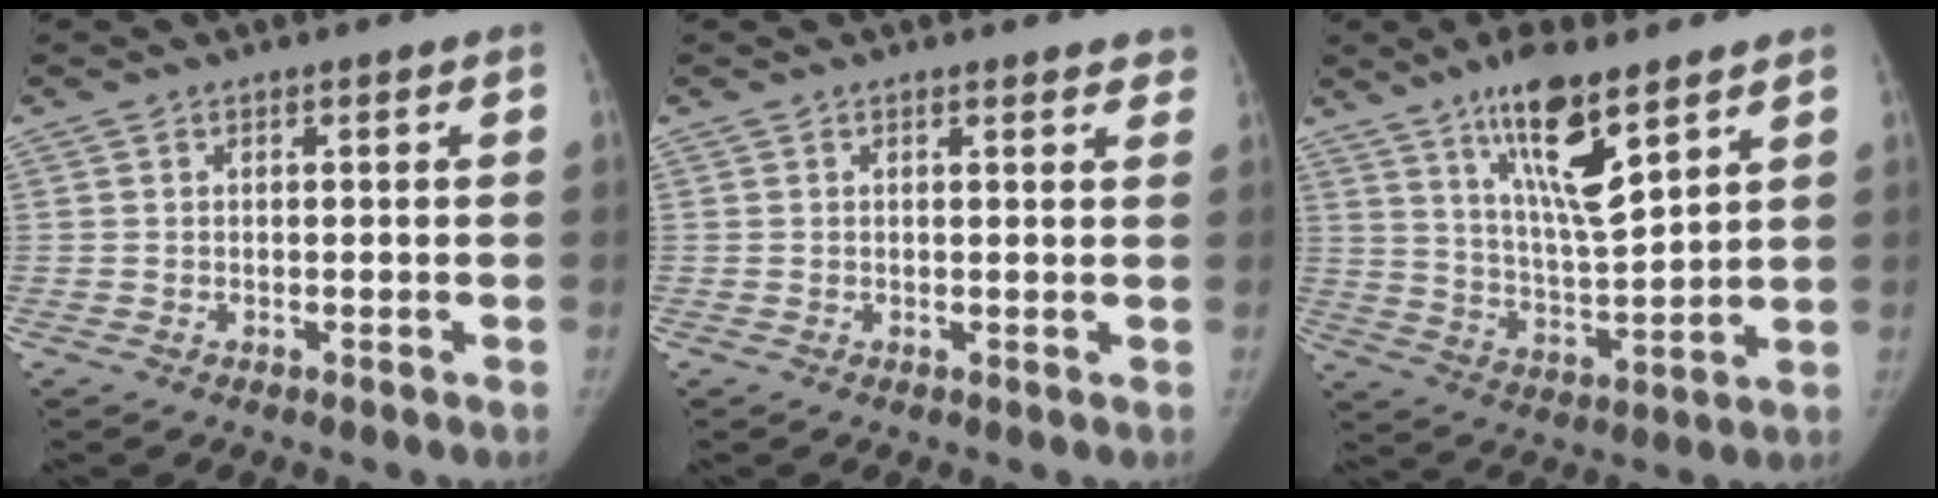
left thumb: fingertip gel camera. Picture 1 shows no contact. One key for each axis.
{"total": 3.1, "fx": 2.7, "fy": 0.9, "fz": 1.3, "tx": 0.004, "ty": -0.007, "tz": 0.023}
{"total": 13.9, "fx": 8.5, "fy": 3.2, "fz": 10.4, "tx": -0.172, "ty": -0.053, "tz": 0.161}